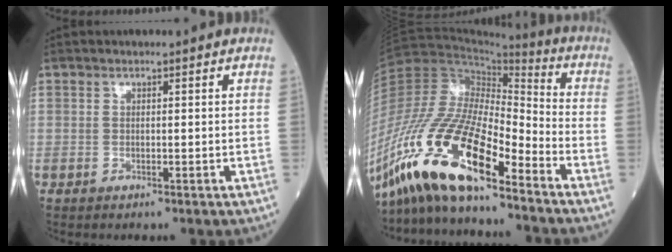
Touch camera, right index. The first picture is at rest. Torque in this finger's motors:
{"motor_torque": [1.64, -0.49, 0.78, 0.21]}